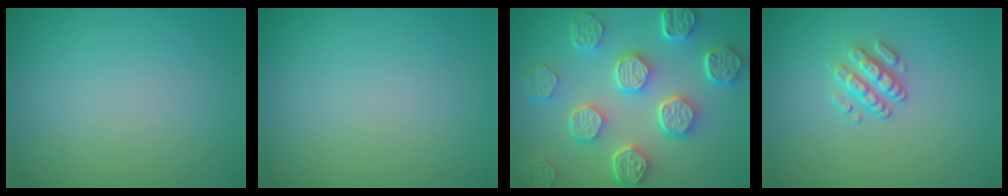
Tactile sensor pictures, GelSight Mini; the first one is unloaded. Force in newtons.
{"total": 0.0}
{"total": 7.9, "press": 6.1, "slide": 5.0}
{"total": 2.0, "press": 1.6, "slide": 1.3}